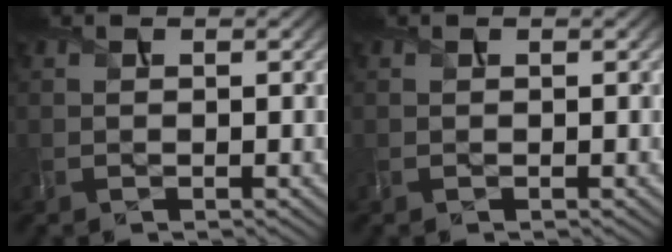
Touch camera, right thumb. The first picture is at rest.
{"total": 0.0}